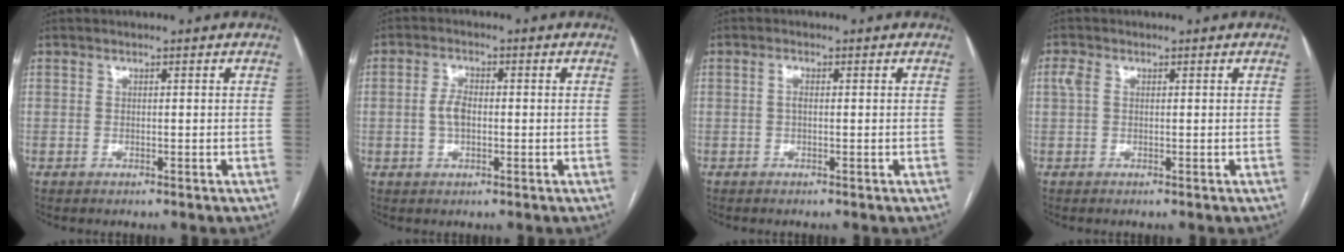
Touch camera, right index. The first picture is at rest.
{"total": 3.3, "force": [-0.3, 1.7, 2.9], "torque": [-0.061, 0.007, -0.007]}
{"total": 1.3, "force": [0.1, 0.5, 1.2], "torque": [-0.026, 0.003, 0.001]}
{"total": 2.0, "force": [0.6, 1.3, 1.4], "torque": [-0.043, 0.018, 0.016]}